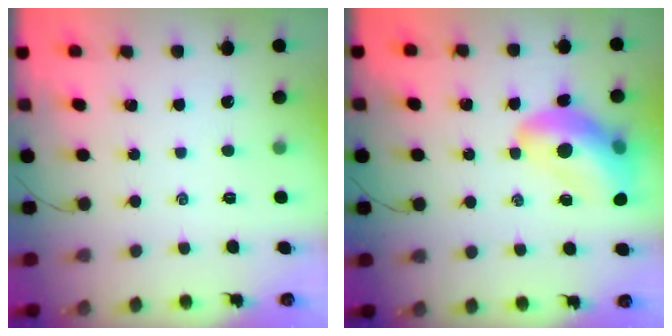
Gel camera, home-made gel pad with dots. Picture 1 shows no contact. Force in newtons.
{"total": 14.2, "press": 13.6, "slide": 4.0}